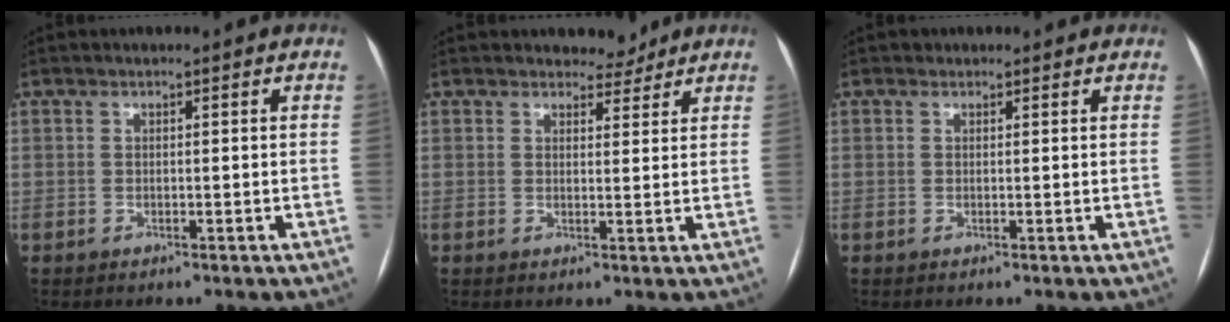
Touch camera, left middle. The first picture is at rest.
{"total": 3.0, "force": [2.7, 1.2, 0.1], "torque": [-0.001, -0.007, 0.034]}
{"total": 1.1, "force": [0.9, 0.8, 0.0], "torque": [0.004, 0.003, 0.006]}